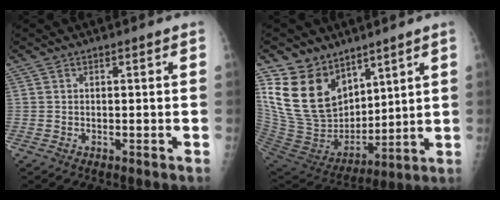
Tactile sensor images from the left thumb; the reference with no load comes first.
{"total": 18.3, "force": [11.2, 12.0, 8.1], "torque": [-0.117, -0.058, 0.236]}